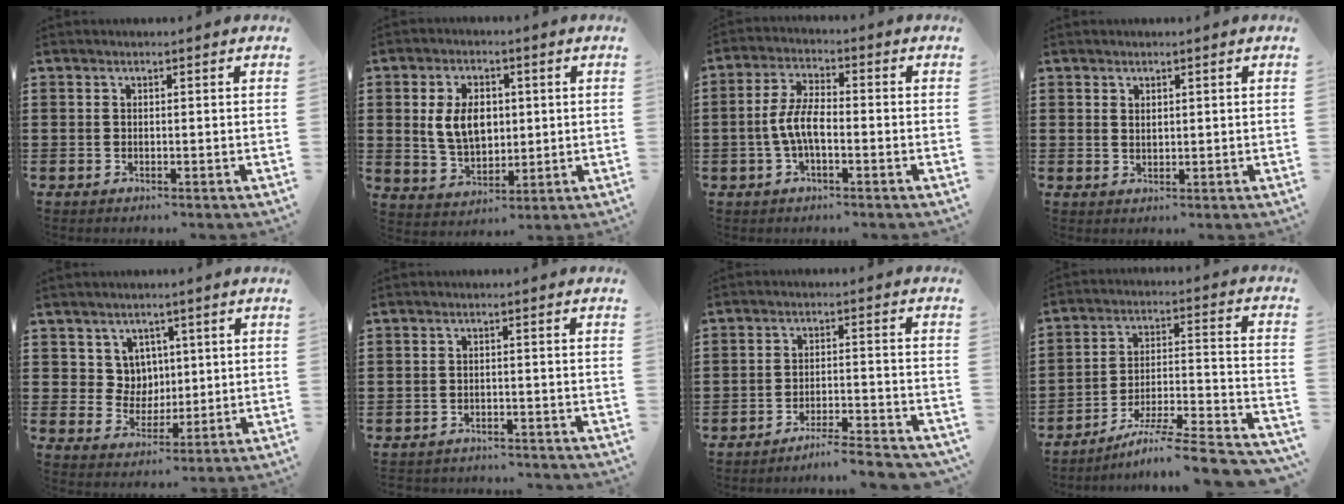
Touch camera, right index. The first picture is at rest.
{"total": 7.4, "force": [1.0, 4.9, 5.5], "torque": [-0.122, 0.009, 0.012]}
{"total": 5.9, "force": [-1.2, 2.3, 5.3], "torque": [-0.127, -0.005, -0.032]}
{"total": 1.2, "force": [1.0, 0.6, 0.3], "torque": [-0.007, 0.003, 0.019]}
{"total": 5.6, "force": [2.5, 4.9, 0.9], "torque": [-0.045, 0.007, 0.047]}
{"total": 2.0, "force": [-2.0, 0.3, -0.1], "torque": [-0.005, 0.000, -0.045]}
{"total": 4.3, "force": [-4.2, -0.4, 1.0], "torque": [-0.021, -0.005, -0.086]}
{"total": 8.0, "force": [-6.7, -0.2, 4.4], "torque": [-0.063, -0.008, -0.135]}